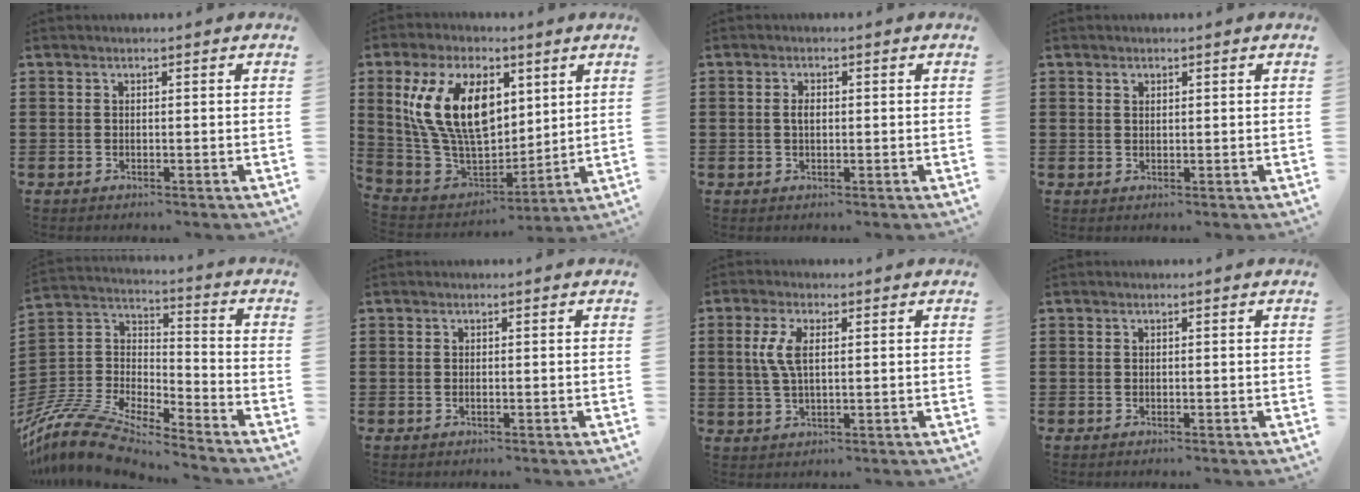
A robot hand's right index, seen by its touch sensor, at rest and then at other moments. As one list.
[{"total": 14.6, "force": [4.9, 8.5, 10.9], "torque": [-0.258, 0.014, 0.090]}, {"total": 1.7, "force": [0.1, 0.8, 1.5], "torque": [-0.030, 0.006, -0.001]}, {"total": 0.7, "force": [0.5, 0.5, 0.3], "torque": [-0.007, 0.003, 0.010]}, {"total": 10.8, "force": [-10.2, 1.7, 3.3], "torque": [-0.098, 0.001, -0.214]}, {"total": 0.0}, {"total": 4.8, "force": [1.1, 1.9, 4.3], "torque": [-0.103, 0.002, 0.012]}, {"total": 0.0}]